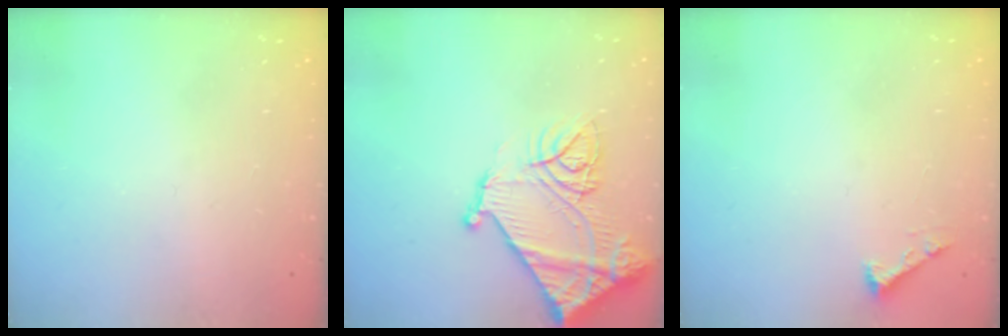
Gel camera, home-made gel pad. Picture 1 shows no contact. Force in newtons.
{"total": 19.9, "press": 19.8, "slide": 2.1}
{"total": 2.3, "press": 2.3, "slide": 0.3}